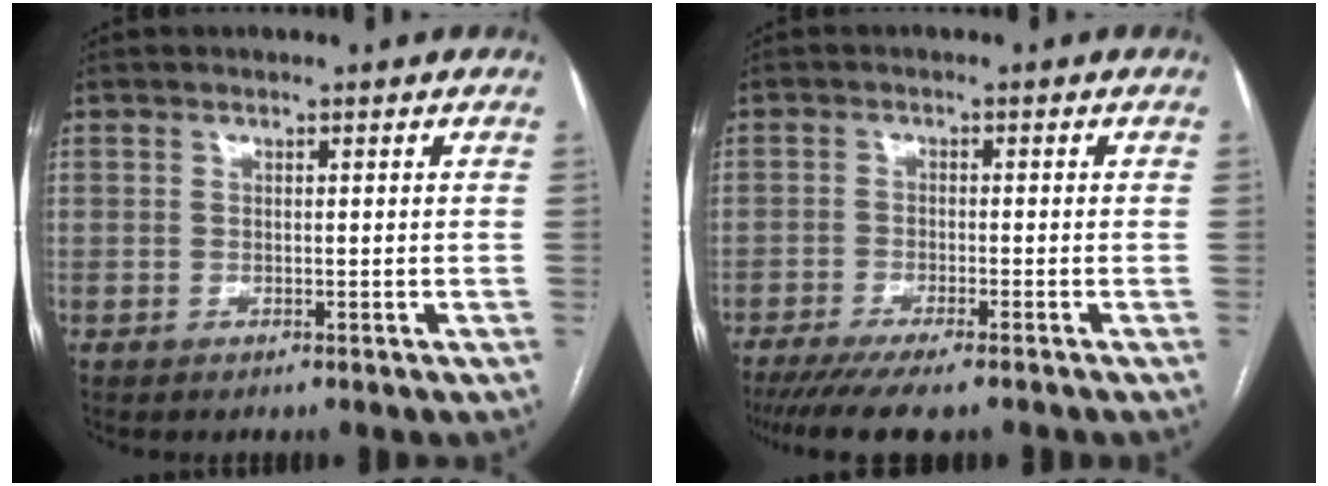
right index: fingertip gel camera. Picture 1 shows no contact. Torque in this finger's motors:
{"motor_torque": [1.02, -1.12, 0.50, 0.13]}